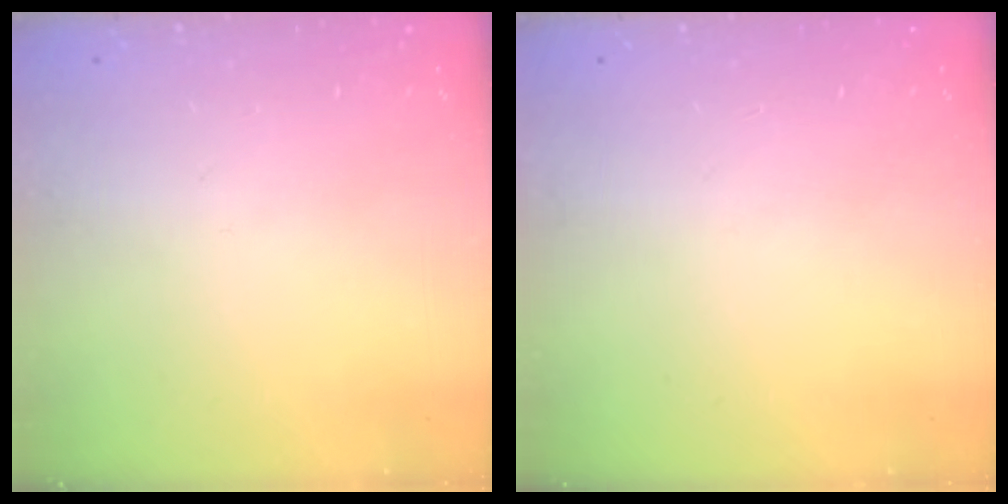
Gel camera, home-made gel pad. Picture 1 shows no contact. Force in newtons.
{"total": 0.0}